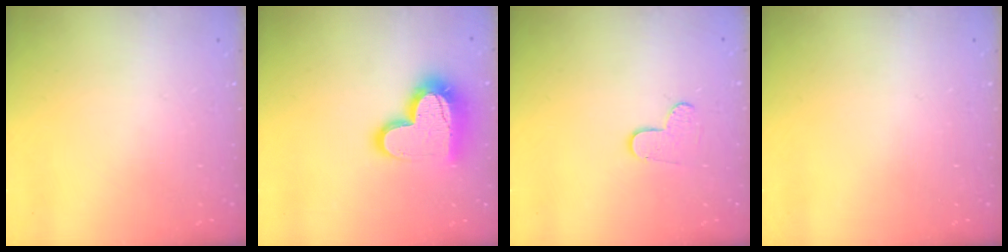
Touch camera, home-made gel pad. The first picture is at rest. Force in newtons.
{"total": 17.7, "press": 17.7, "slide": 1.5}
{"total": 4.1, "press": 4.1, "slide": 0.3}
{"total": 0.0}